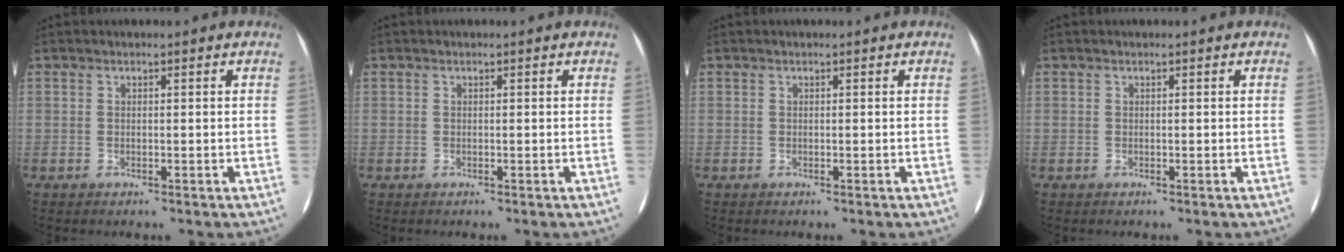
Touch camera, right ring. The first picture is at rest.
{"total": 0.0}
{"total": 0.0}
{"total": 0.0}